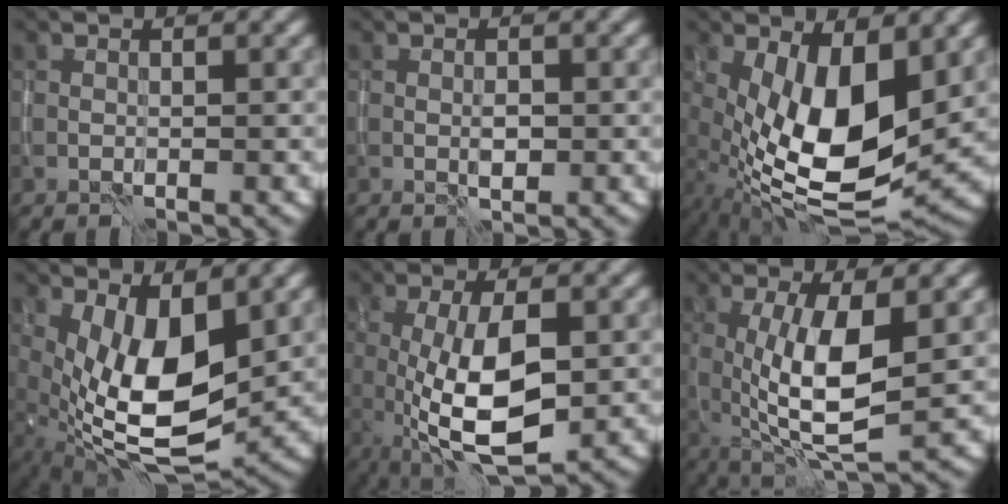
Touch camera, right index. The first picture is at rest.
{"total": 1.1, "force": [-0.2, 0.5, 0.9], "torque": [-0.017, -0.001, -0.003]}
{"total": 11.4, "force": [0.1, 4.7, 10.4], "torque": [-0.186, -0.019, 0.005]}
{"total": 9.3, "force": [0.8, 4.0, 8.4], "torque": [-0.158, -0.016, 0.019]}
{"total": 8.9, "force": [-1.3, 3.4, 8.1], "torque": [-0.166, -0.011, -0.020]}
{"total": 7.7, "force": [0.3, 2.5, 7.3], "torque": [-0.137, -0.011, 0.009]}